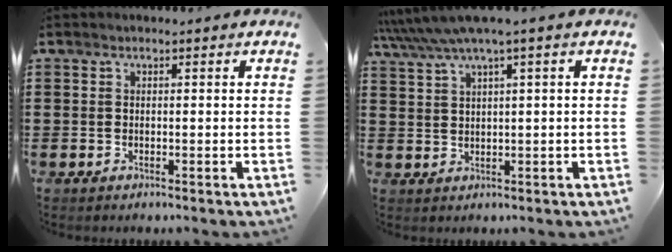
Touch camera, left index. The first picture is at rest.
{"total": 3.8, "force": [2.1, -0.1, 3.2], "torque": [-0.074, -0.011, 0.031]}